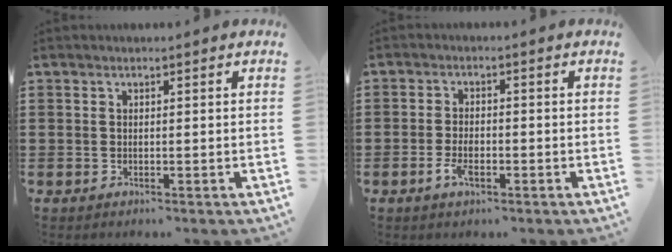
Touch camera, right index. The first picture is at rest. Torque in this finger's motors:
{"motor_torque": [1.10, 1.04, 0.10, 0.05]}